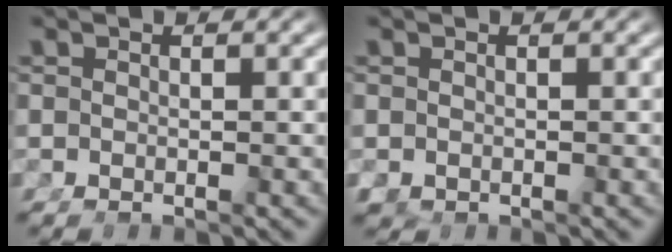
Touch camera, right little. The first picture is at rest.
{"total": 2.0, "force": [-1.0, 1.5, 0.7], "torque": [-0.030, -0.023, -0.005]}